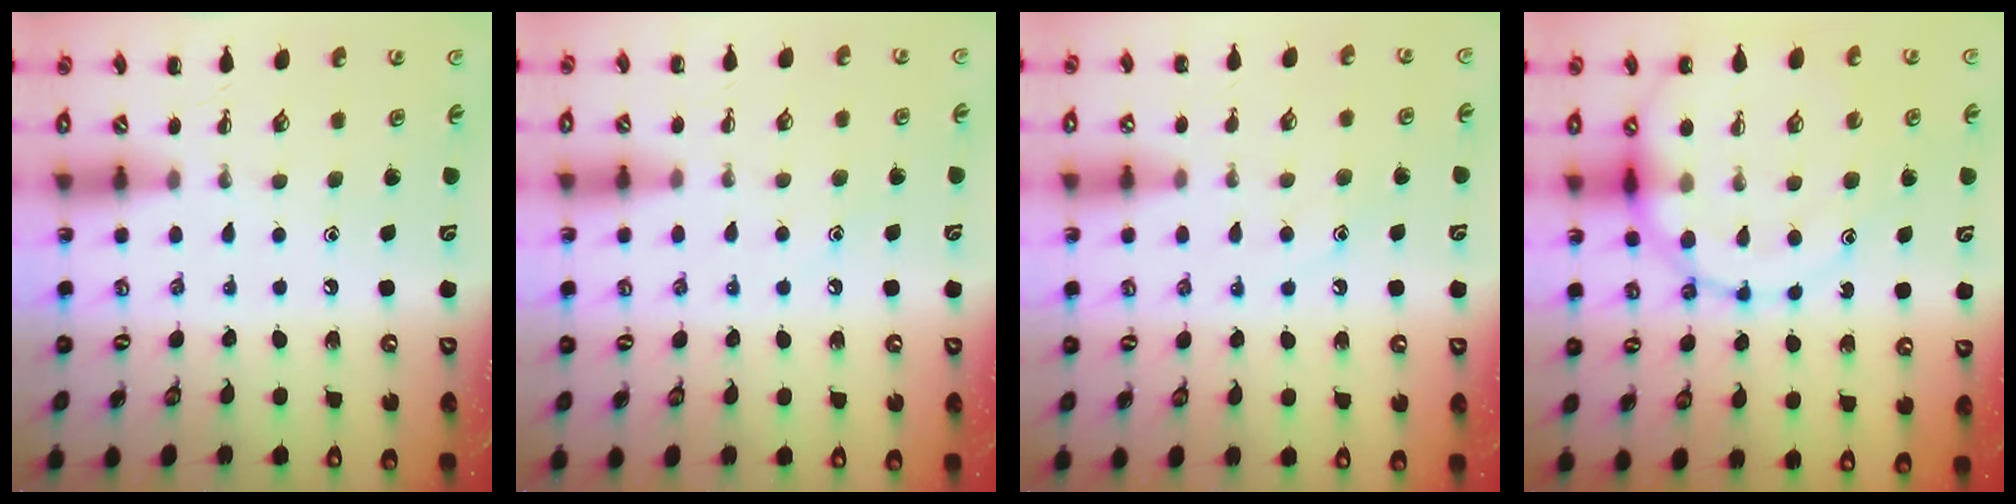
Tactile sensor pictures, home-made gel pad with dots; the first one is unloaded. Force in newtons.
{"total": 8.0, "press": 7.8, "slide": 1.8}
{"total": 9.2, "press": 9.1, "slide": 1.2}
{"total": 16.3, "press": 16.1, "slide": 2.5}